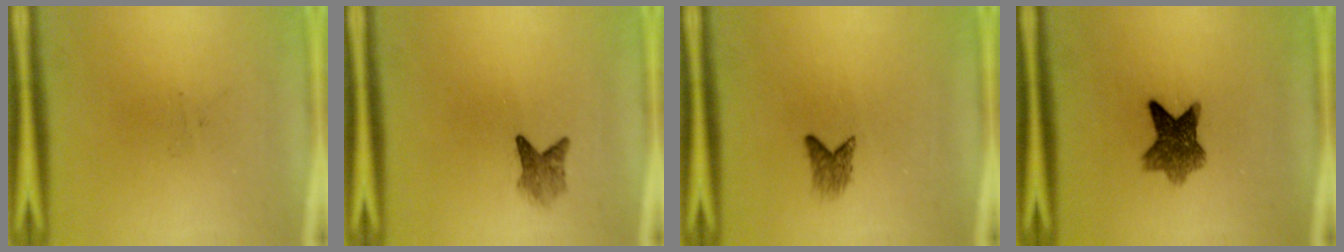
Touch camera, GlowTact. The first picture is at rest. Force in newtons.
{"total": 2.6}
{"total": 1.9}
{"total": 6.8}